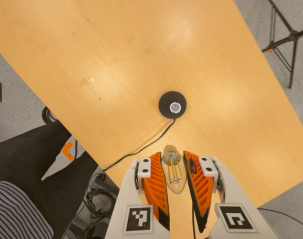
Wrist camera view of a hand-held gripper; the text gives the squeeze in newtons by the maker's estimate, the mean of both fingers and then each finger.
{"total": 21.4, "left": 23.9, "right": 18.9}